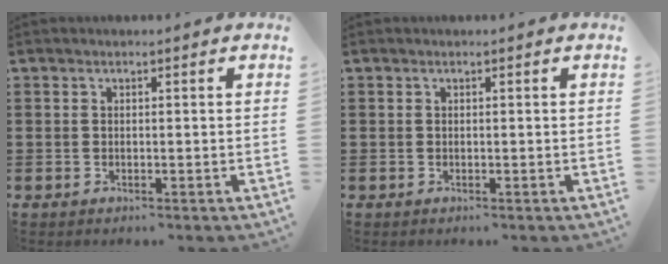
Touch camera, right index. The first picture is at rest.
{"total": 0.0}